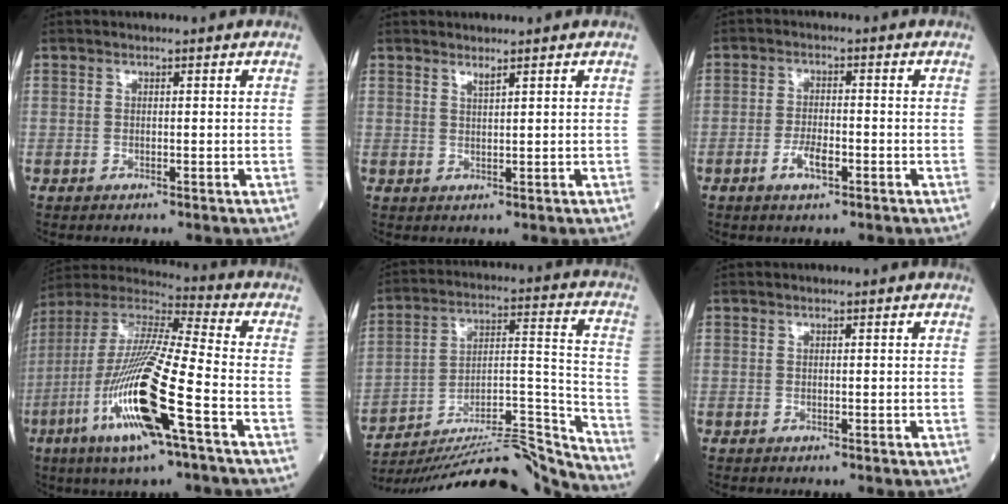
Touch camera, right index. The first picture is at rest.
{"total": 1.0, "force": [0.9, -0.2, 0.4], "torque": [-0.010, -0.007, 0.017]}
{"total": 3.7, "force": [-1.9, 1.2, 3.0], "torque": [-0.060, 0.003, -0.036]}
{"total": 20.1, "force": [-7.3, 1.4, 18.7], "torque": [-0.410, -0.032, -0.144]}
{"total": 26.5, "force": [-25.1, 0.3, 8.3], "torque": [-0.097, 0.007, -0.381]}
{"total": 0.0}